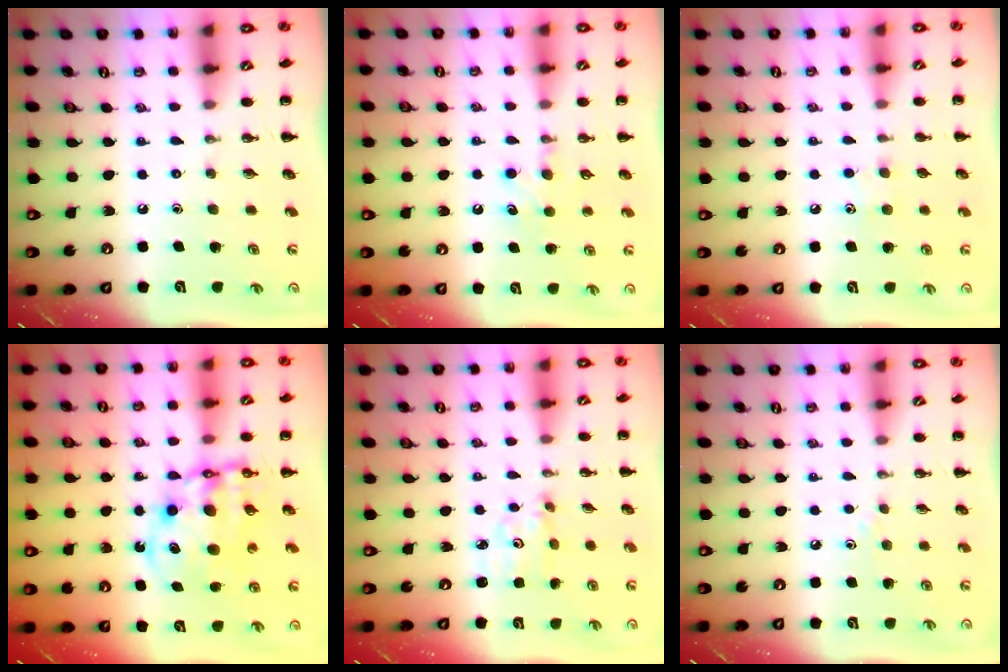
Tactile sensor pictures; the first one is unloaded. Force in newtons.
{"total": 6.8, "press": 6.6, "slide": 1.8}
{"total": 5.0, "press": 4.7, "slide": 1.6}
{"total": 10.6, "press": 10.3, "slide": 2.5}
{"total": 2.7, "press": 2.7, "slide": 0.3}
{"total": 2.7, "press": 2.5, "slide": 1.0}